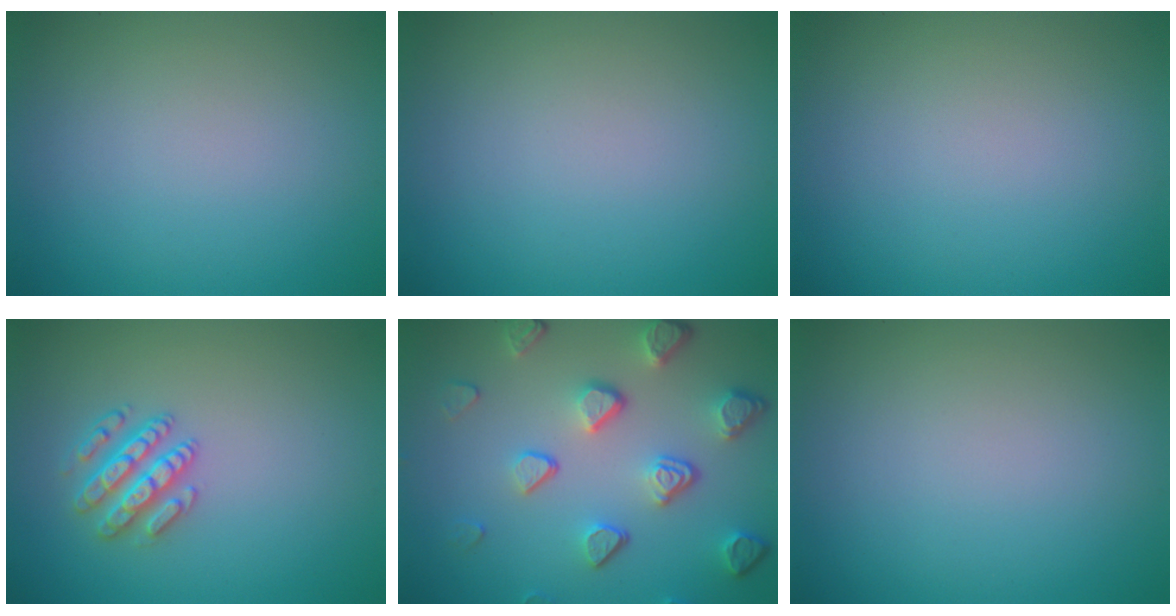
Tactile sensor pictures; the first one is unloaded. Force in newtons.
{"total": 0.0}
{"total": 0.0}
{"total": 2.9, "press": 2.9, "slide": 0.7}
{"total": 5.2, "press": 4.0, "slide": 3.3}
{"total": 0.0}